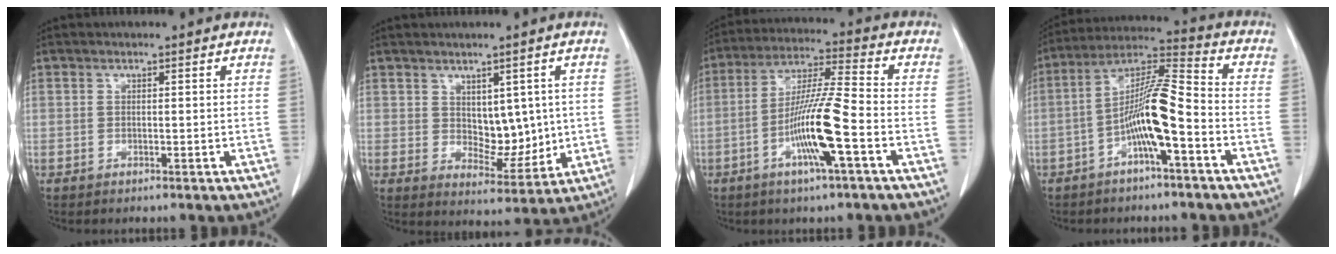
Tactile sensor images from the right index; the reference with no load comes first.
{"total": 8.7, "force": [1.2, 5.5, 6.7], "torque": [-0.101, 0.002, 0.041]}
{"total": 12.4, "force": [-4.3, 0.3, 11.6], "torque": [-0.226, 0.000, -0.082]}
{"total": 11.6, "force": [-4.0, 1.3, 10.8], "torque": [-0.208, 0.024, -0.073]}